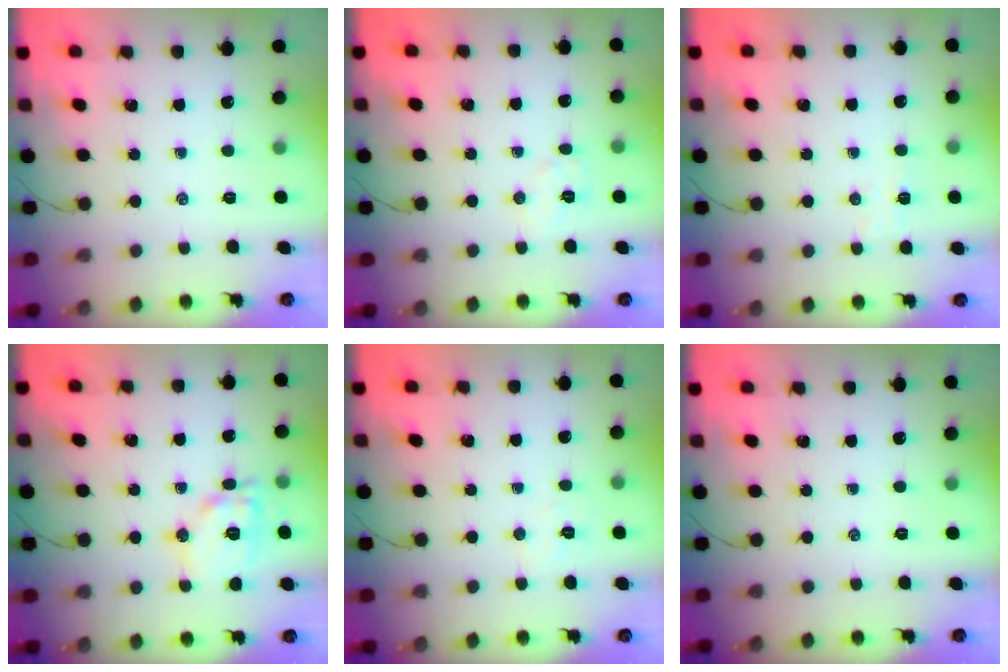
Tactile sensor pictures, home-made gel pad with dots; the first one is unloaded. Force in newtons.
{"total": 5.4, "press": 5.3, "slide": 1.0}
{"total": 3.6, "press": 3.4, "slide": 1.0}
{"total": 12.4, "press": 12.4, "slide": 0.4}
{"total": 3.8, "press": 3.7, "slide": 0.9}
{"total": 0.0}